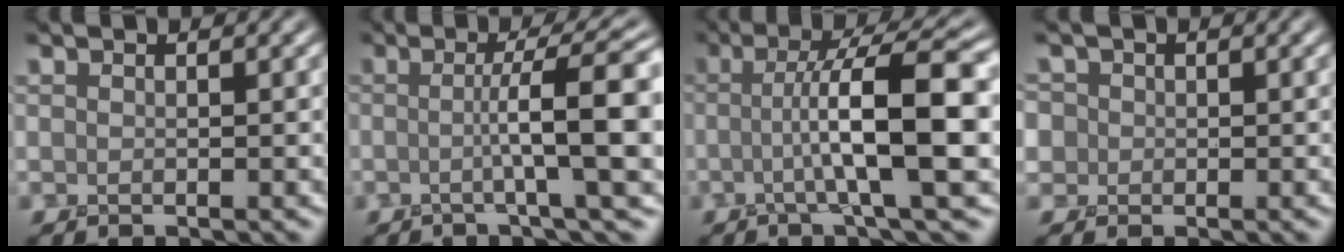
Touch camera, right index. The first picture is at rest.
{"total": 8.3, "force": [-0.4, 1.2, 8.2], "torque": [-0.112, 0.006, -0.011]}
{"total": 9.3, "force": [-0.6, 1.5, 9.1], "torque": [-0.129, 0.014, -0.016]}
{"total": 3.7, "force": [1.1, 3.2, 1.4], "torque": [-0.025, 0.023, -0.003]}